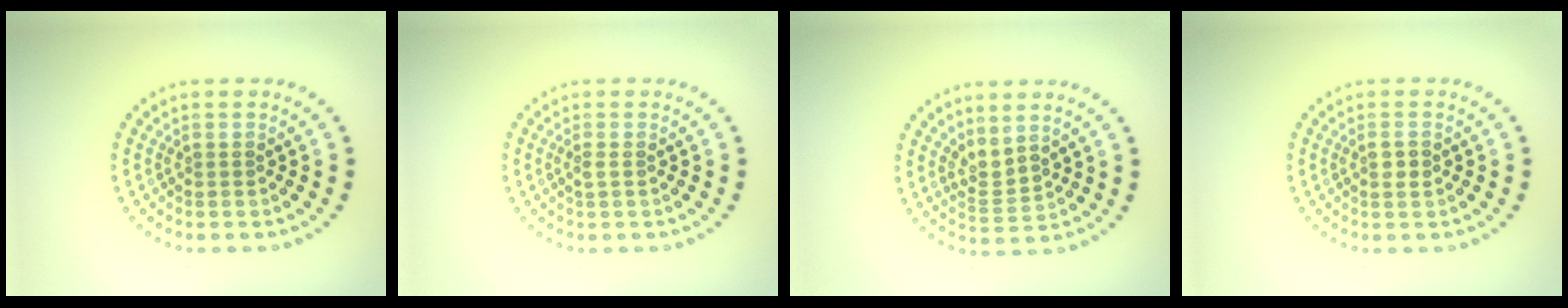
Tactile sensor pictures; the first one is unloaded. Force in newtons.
{"total": 0.9, "press": 0.8, "slide": 0.4}
{"total": 2.2, "press": 1.5, "slide": 1.6}
{"total": 1.1, "press": 1.0, "slide": 0.3}